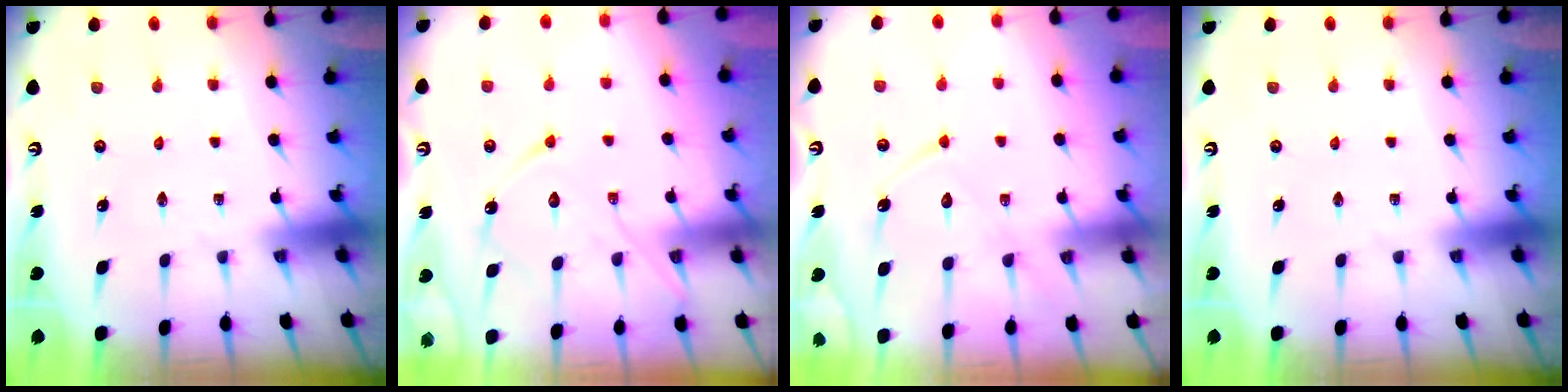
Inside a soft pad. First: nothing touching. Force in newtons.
{"total": 13.0, "press": 13.0, "slide": 1.2}
{"total": 12.8, "press": 12.7, "slide": 1.1}
{"total": 0.0}